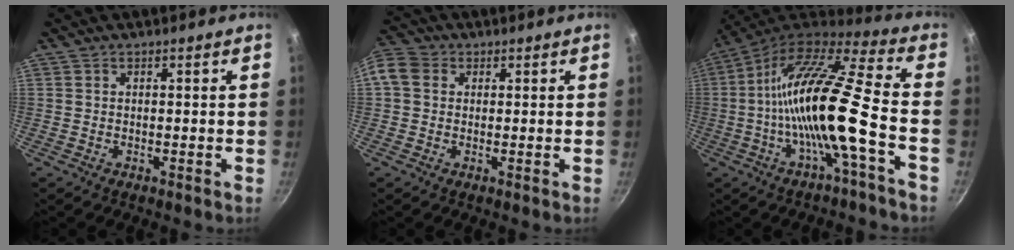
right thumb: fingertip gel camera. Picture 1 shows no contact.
{"total": 8.5, "force": [1.6, 7.1, 4.3], "torque": [-0.098, 0.021, 0.015]}
{"total": 19.3, "force": [-4.5, 3.1, 18.5], "torque": [-0.323, 0.033, -0.098]}